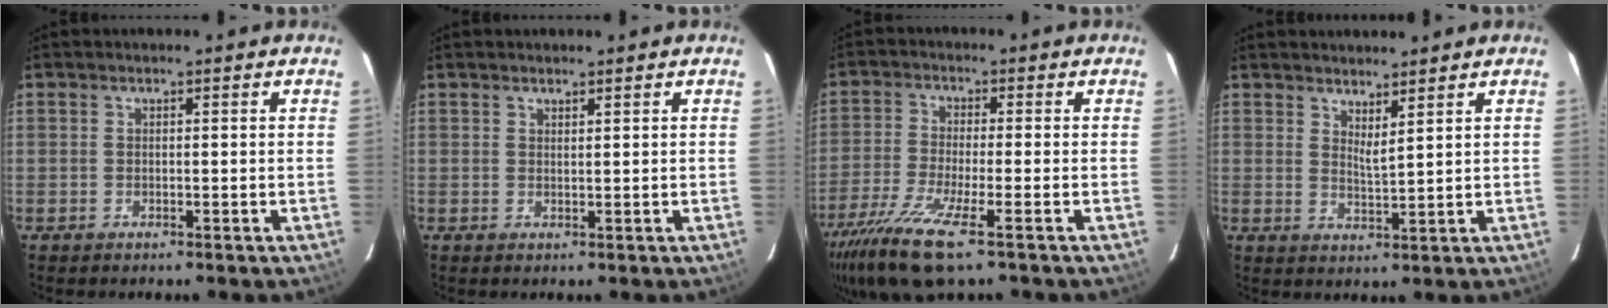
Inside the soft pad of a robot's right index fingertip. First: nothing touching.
{"total": 1.1, "force": [1.0, 0.0, 0.4], "torque": [-0.009, -0.003, 0.015]}
{"total": 12.0, "force": [-7.7, 1.7, 9.1], "torque": [-0.202, -0.044, -0.149]}
{"total": 3.6, "force": [3.0, 0.0, 2.0], "torque": [-0.034, -0.004, 0.047]}